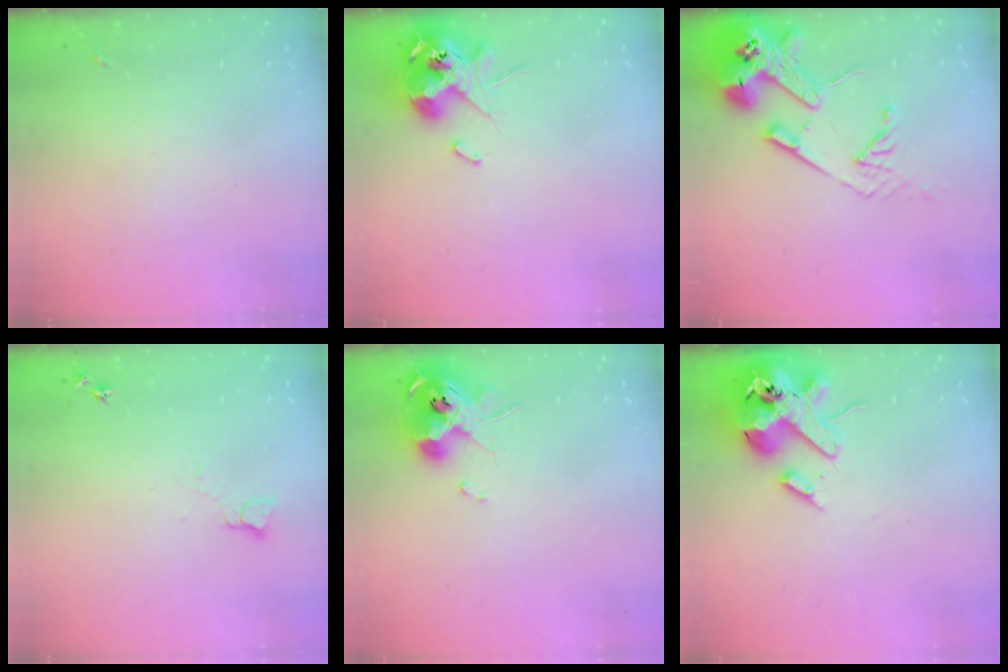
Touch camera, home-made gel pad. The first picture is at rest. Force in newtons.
{"total": 12.1, "press": 11.9, "slide": 2.2}
{"total": 16.6, "press": 16.5, "slide": 2.0}
{"total": 5.4, "press": 5.3, "slide": 0.7}
{"total": 13.1, "press": 13.0, "slide": 1.8}
{"total": 16.9, "press": 16.7, "slide": 2.8}